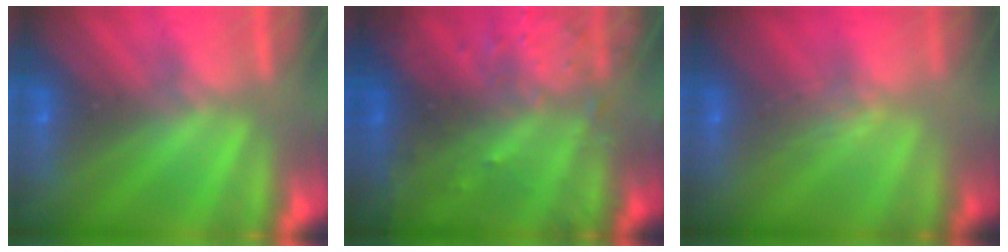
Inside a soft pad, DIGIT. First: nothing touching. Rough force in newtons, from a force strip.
{"total": 5.8}
{"total": 2.9}